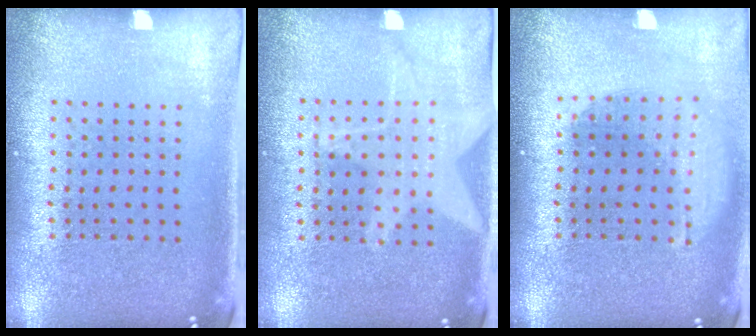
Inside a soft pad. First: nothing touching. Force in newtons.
{"total": 1.1, "press": 1.0, "slide": 0.4}
{"total": 1.6, "press": 1.2, "slide": 1.0}